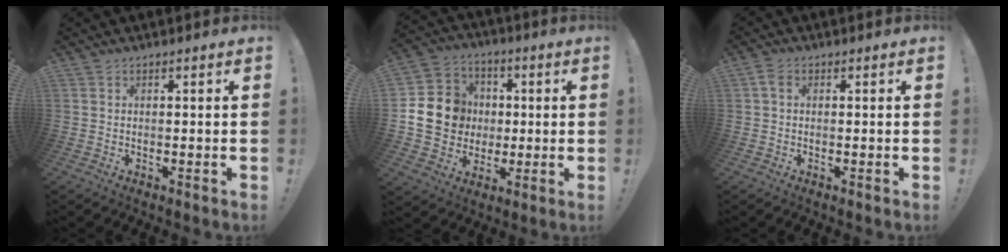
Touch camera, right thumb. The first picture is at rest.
{"total": 16.1, "force": [0.5, 14.4, 7.1], "torque": [-0.108, 0.011, 0.025]}
{"total": 2.3, "force": [0.5, 1.5, 1.6], "torque": [-0.030, 0.005, 0.008]}